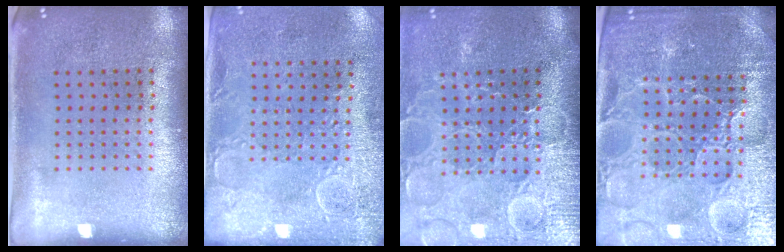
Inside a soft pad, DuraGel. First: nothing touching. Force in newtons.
{"total": 2.9, "press": 2.4, "slide": 1.7}
{"total": 4.1, "press": 3.7, "slide": 1.7}
{"total": 5.4, "press": 5.0, "slide": 2.1}